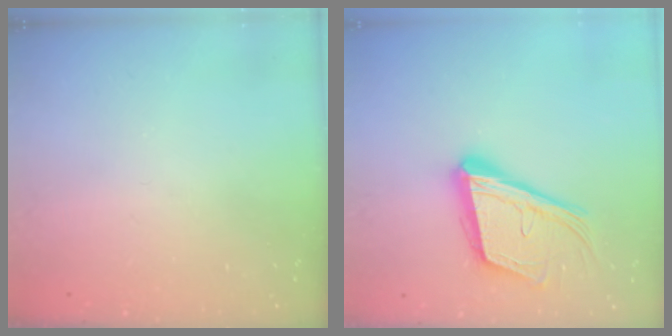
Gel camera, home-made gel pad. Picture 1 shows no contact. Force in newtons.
{"total": 18.5, "press": 18.2, "slide": 3.5}